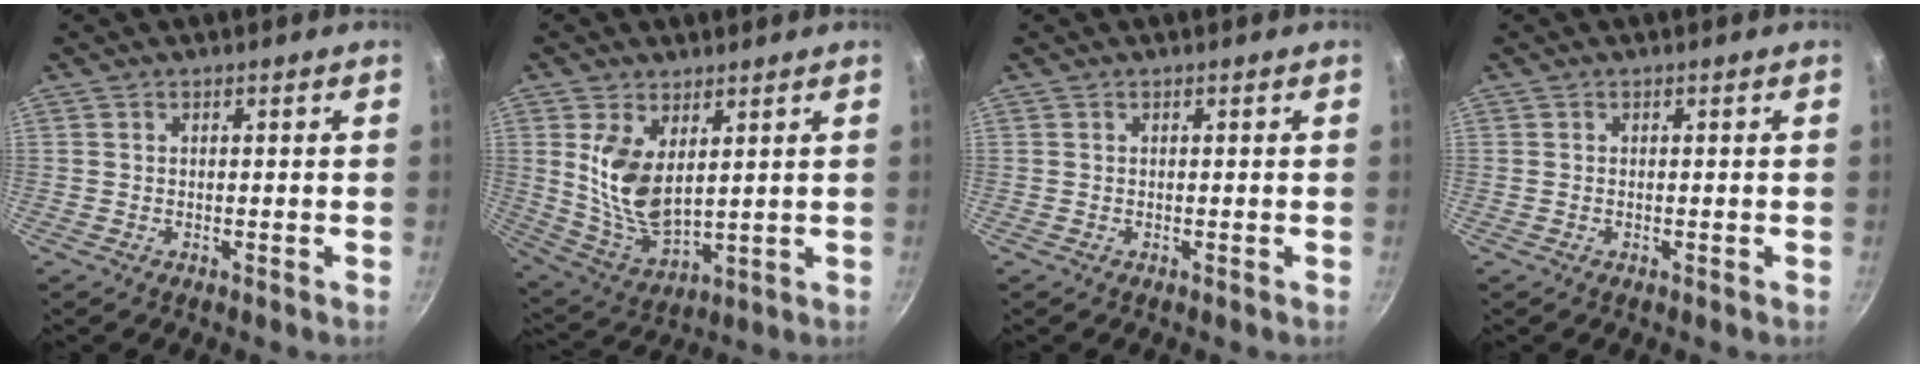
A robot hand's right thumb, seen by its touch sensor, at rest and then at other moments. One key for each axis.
{"total": 11.7, "fx": 3.4, "fy": 6.1, "fz": 9.3, "tx": -0.174, "ty": -0.037, "tz": 0.077}
{"total": 0.0}
{"total": 0.0}